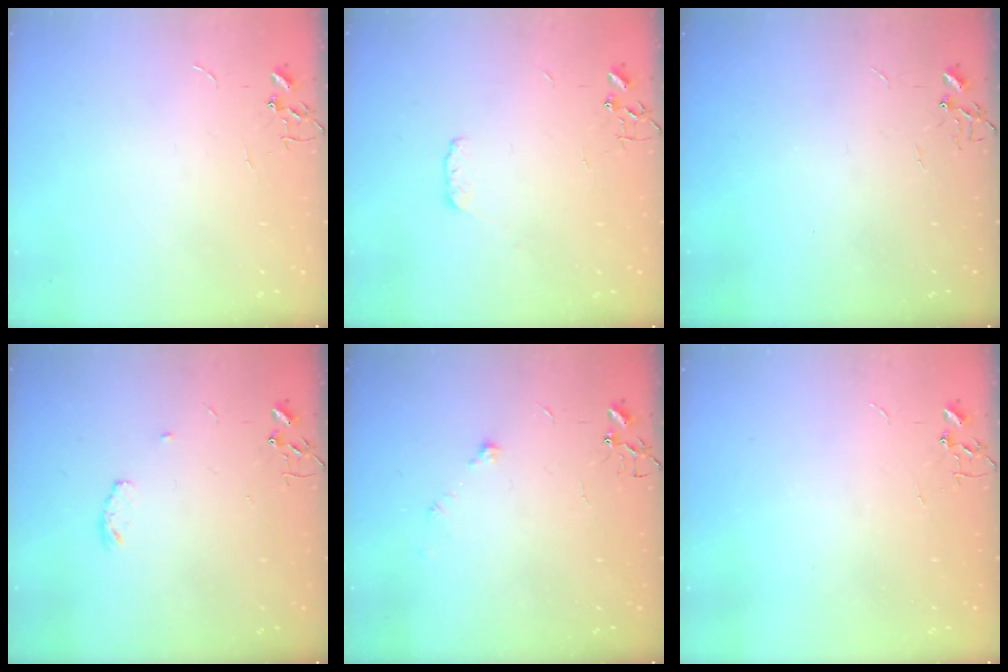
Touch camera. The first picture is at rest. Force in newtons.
{"total": 3.8, "press": 3.8, "slide": 0.6}
{"total": 0.0}
{"total": 4.0, "press": 4.0, "slide": 0.6}
{"total": 6.6, "press": 6.4, "slide": 1.9}
{"total": 0.0}